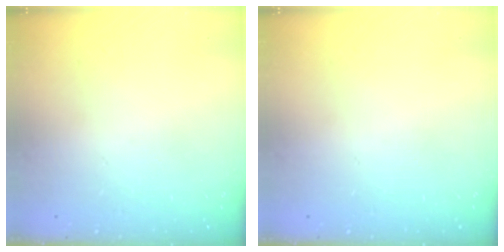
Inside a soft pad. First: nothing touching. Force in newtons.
{"total": 0.0}